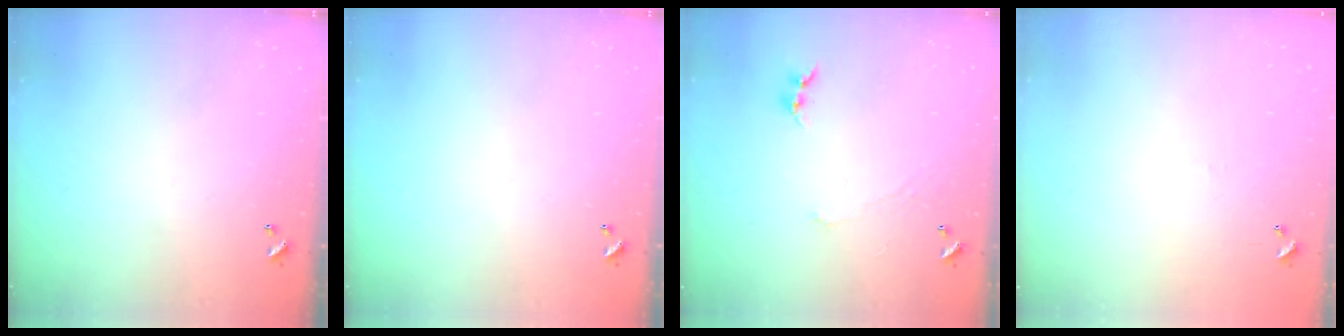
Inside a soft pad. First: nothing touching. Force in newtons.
{"total": 0.0}
{"total": 0.0}
{"total": 5.8, "press": 5.7, "slide": 0.8}